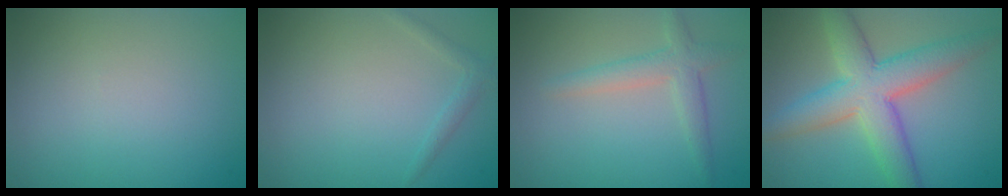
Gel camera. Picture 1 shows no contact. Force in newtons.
{"total": 1.1, "press": 1.1, "slide": 0.1}
{"total": 2.7, "press": 2.7, "slide": 0.1}
{"total": 7.2, "press": 7.2, "slide": 0.2}